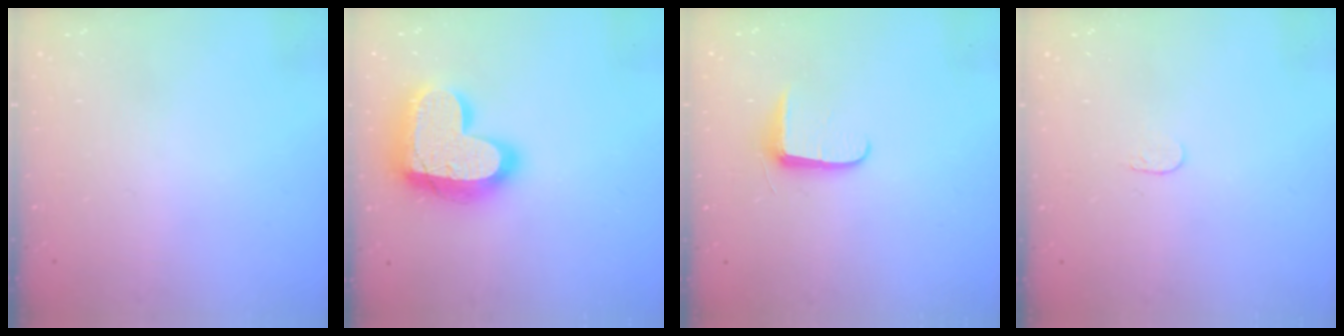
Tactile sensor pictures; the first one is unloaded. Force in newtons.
{"total": 22.4, "press": 22.4, "slide": 1.4}
{"total": 6.8, "press": 6.7, "slide": 0.9}
{"total": 3.7, "press": 3.6, "slide": 0.3}